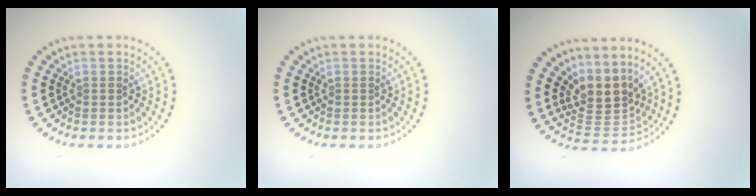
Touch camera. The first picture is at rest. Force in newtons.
{"total": 0.0}
{"total": 3.8, "press": 3.0, "slide": 2.4}